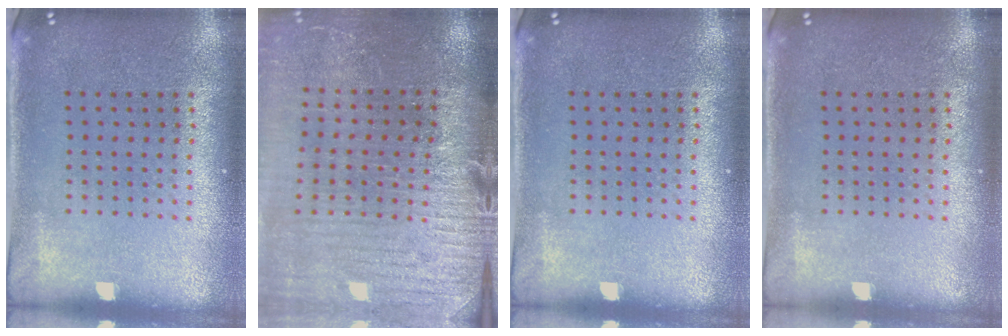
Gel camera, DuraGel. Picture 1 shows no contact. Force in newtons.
{"total": 3.5, "press": 3.1, "slide": 1.6}
{"total": 0.0}
{"total": 0.0}